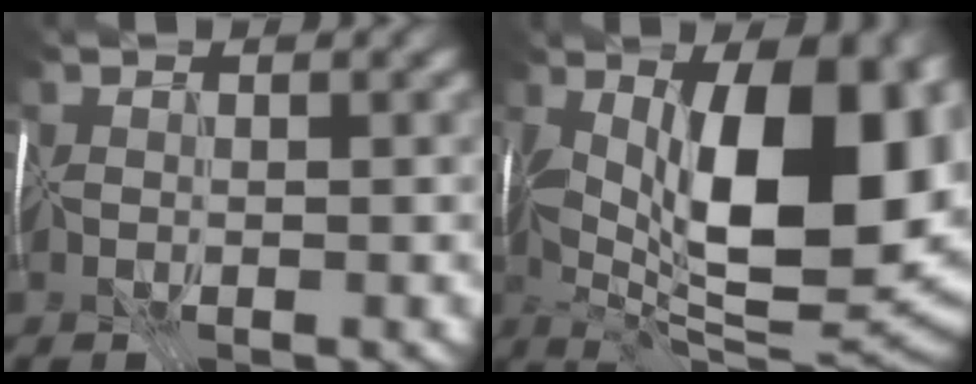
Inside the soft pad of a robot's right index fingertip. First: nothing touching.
{"total": 18.3, "force": [2.2, 8.0, 16.3], "torque": [-0.214, 0.002, 0.041]}